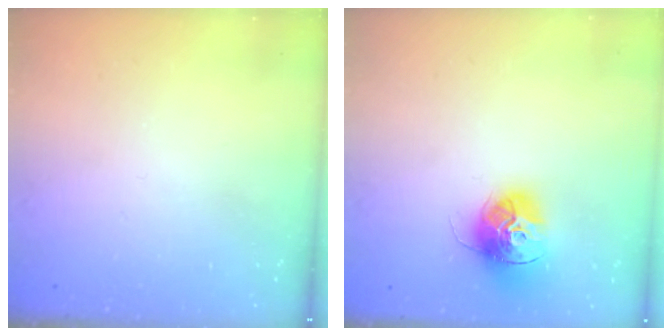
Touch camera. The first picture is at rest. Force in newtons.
{"total": 14.6, "press": 14.5, "slide": 1.4}